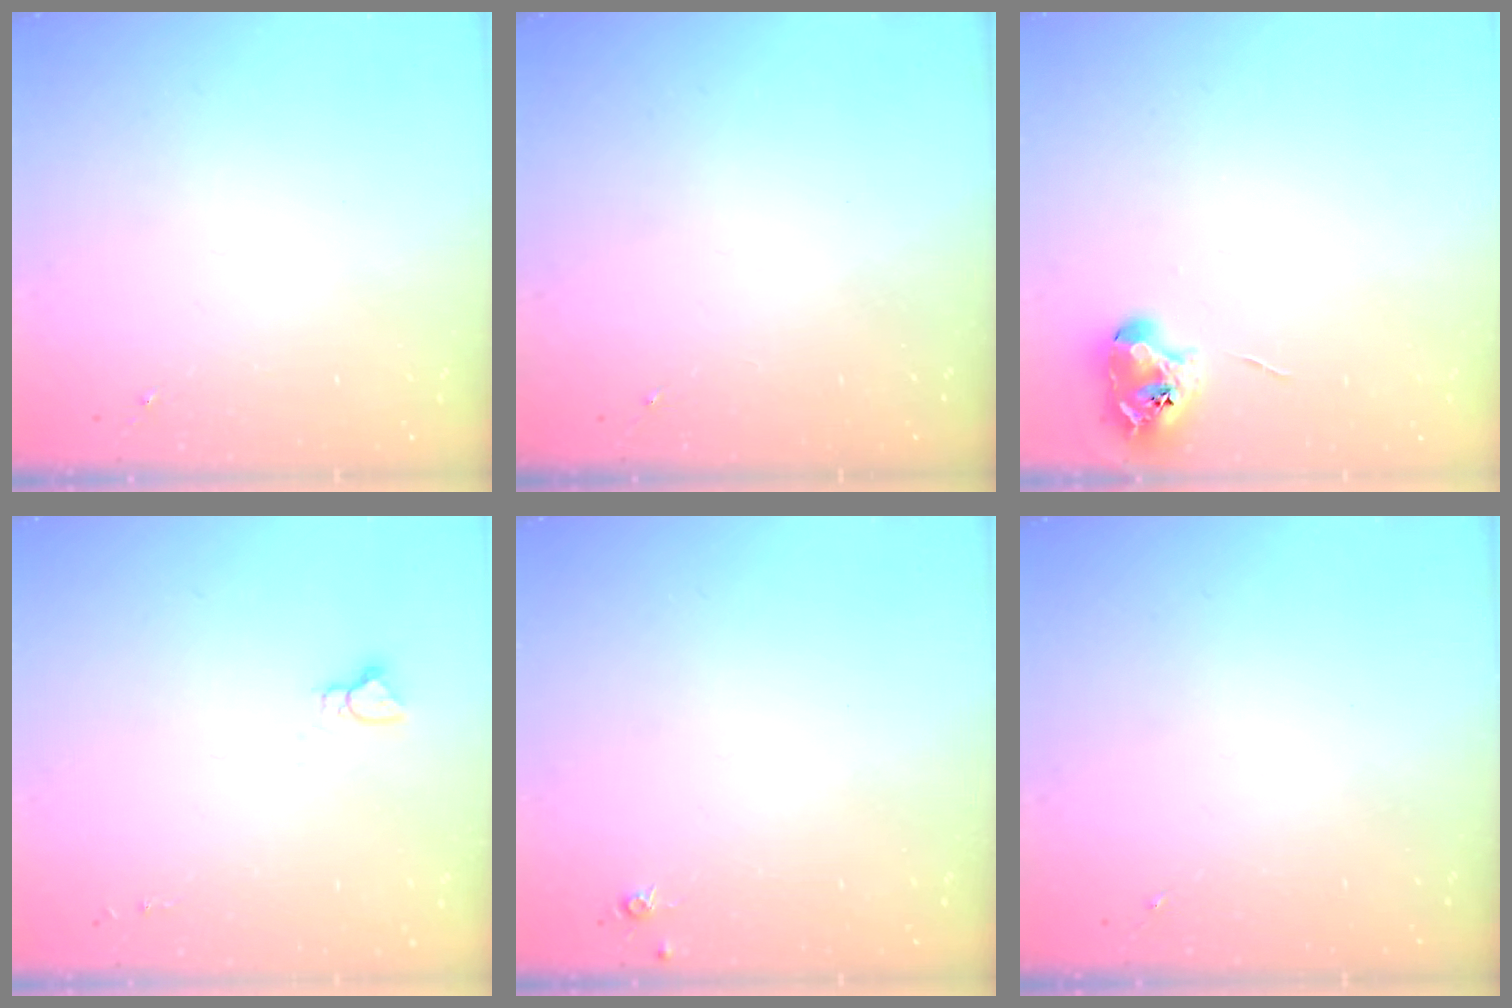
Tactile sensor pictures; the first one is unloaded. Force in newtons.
{"total": 0.0}
{"total": 8.7, "press": 8.6, "slide": 0.8}
{"total": 2.9, "press": 2.9, "slide": 0.2}
{"total": 4.4, "press": 4.3, "slide": 0.5}
{"total": 0.0}